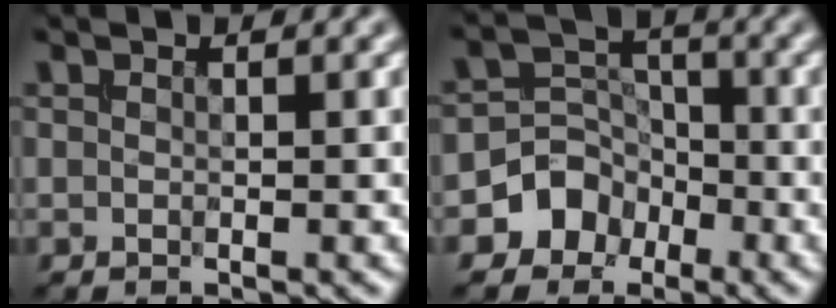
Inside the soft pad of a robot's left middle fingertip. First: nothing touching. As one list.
[{"total": 3.9, "force": [-1.9, 3.3, 0.7], "torque": [0.016, 0.016, -0.043]}]